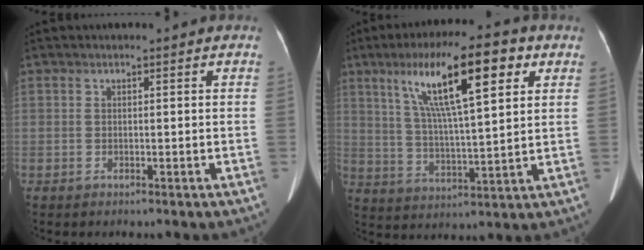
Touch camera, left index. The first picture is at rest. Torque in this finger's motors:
{"motor_torque": [1.33, -0.81, 0.36, 0.21]}